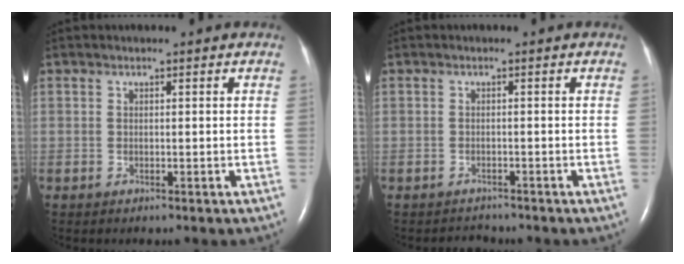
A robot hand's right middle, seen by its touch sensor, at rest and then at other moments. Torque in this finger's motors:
{"motor_torque": [-0.06, 0.08, -0.04, -0.01]}